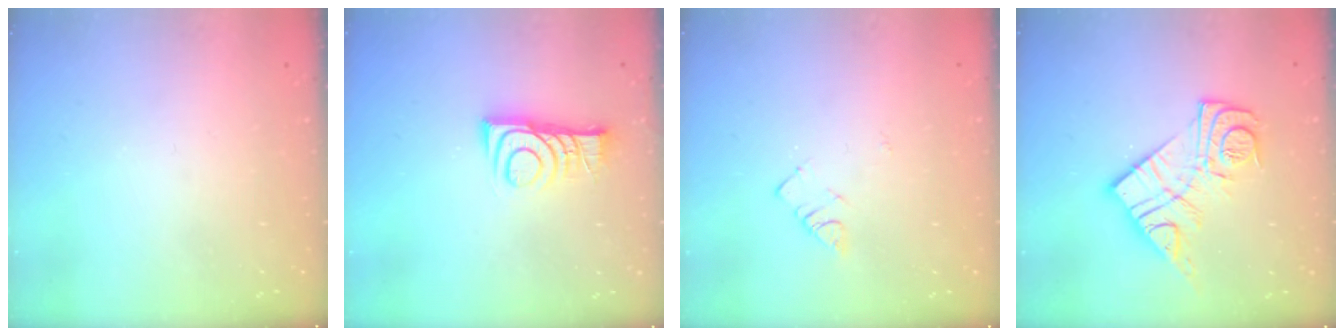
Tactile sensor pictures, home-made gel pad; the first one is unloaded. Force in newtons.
{"total": 9.1, "press": 9.1, "slide": 0.4}
{"total": 2.8, "press": 2.7, "slide": 0.4}
{"total": 16.3, "press": 16.2, "slide": 1.4}